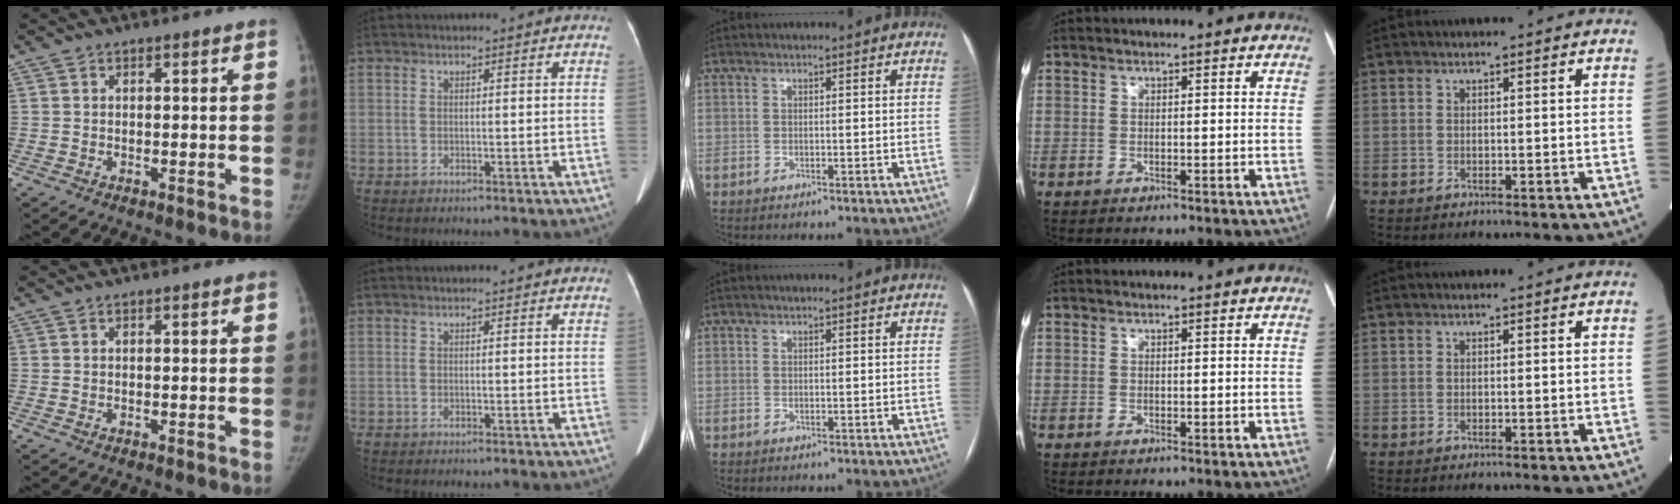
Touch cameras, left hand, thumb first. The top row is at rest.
{}